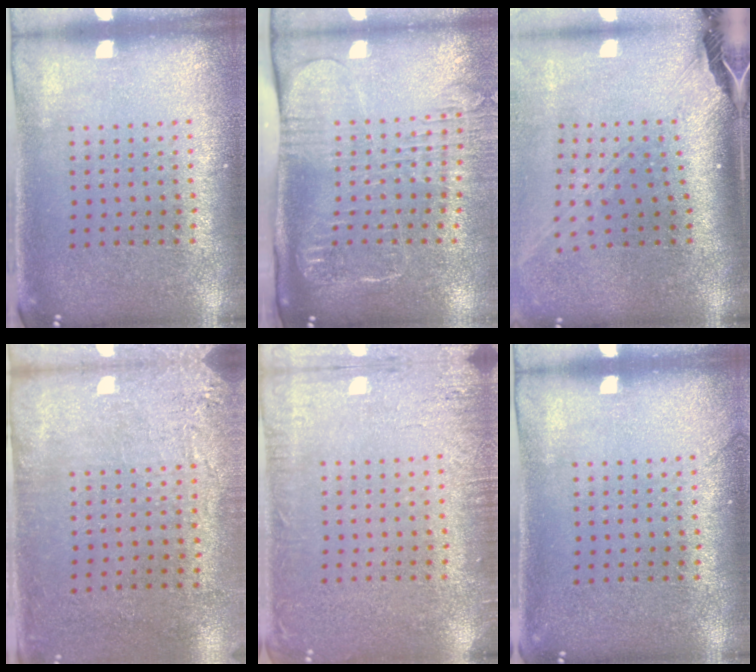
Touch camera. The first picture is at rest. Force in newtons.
{"total": 2.7, "press": 2.1, "slide": 1.7}
{"total": 2.8, "press": 2.1, "slide": 1.9}
{"total": 2.8, "press": 2.4, "slide": 1.6}
{"total": 2.9, "press": 2.8, "slide": 0.4}
{"total": 0.7, "press": 0.7, "slide": 0.1}